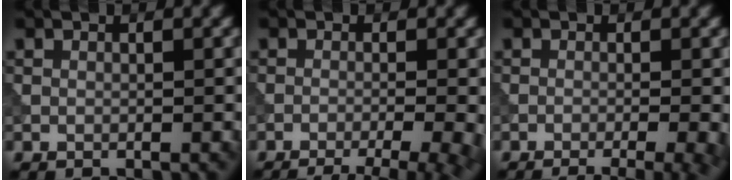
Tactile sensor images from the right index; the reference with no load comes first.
{"total": 10.1, "force": [-6.5, 3.8, 6.8], "torque": [-0.050, -0.006, -0.063]}
{"total": 8.1, "force": [-4.3, 3.3, 6.1], "torque": [-0.037, -0.003, -0.041]}